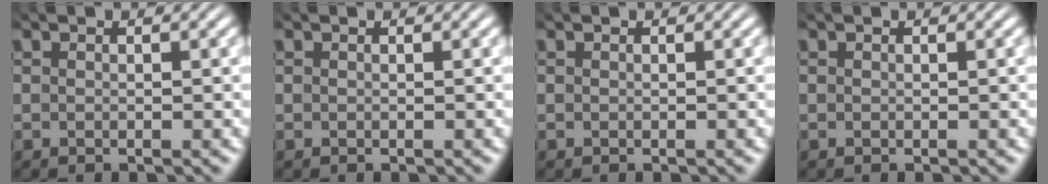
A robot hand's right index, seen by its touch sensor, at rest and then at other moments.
{"total": 0.0}
{"total": 0.0}
{"total": 0.0}